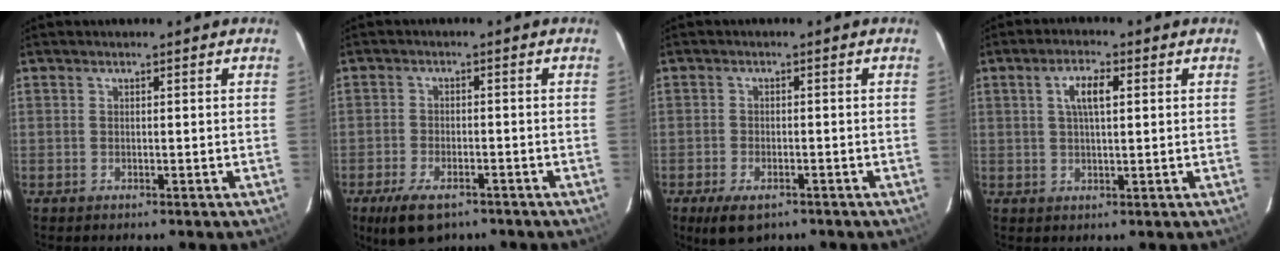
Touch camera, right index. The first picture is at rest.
{"total": 8.3, "force": [-5.7, 3.8, 4.7], "torque": [-0.111, -0.017, -0.094]}
{"total": 6.1, "force": [-4.0, 2.9, 3.5], "torque": [-0.079, -0.019, -0.067]}
{"total": 4.7, "force": [1.4, 1.5, 4.2], "torque": [-0.078, 0.010, 0.026]}